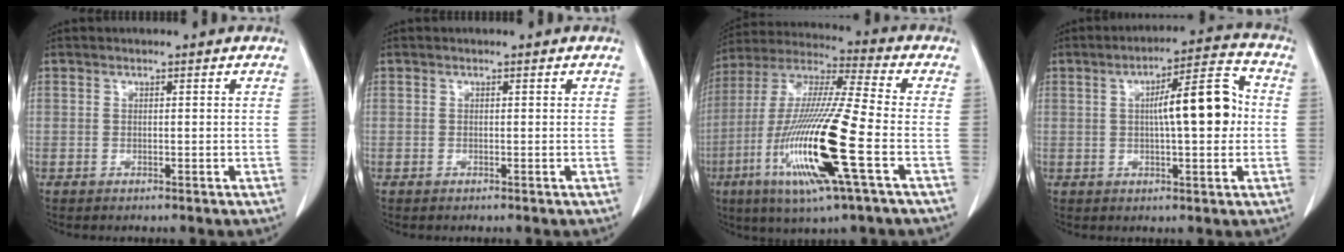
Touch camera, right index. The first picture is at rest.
{"total": 0.0}
{"total": 19.7, "force": [-6.3, 0.6, 18.7], "torque": [-0.398, -0.029, -0.125]}
{"total": 10.3, "force": [0.6, 2.1, 10.1], "torque": [-0.152, 0.026, 0.008]}